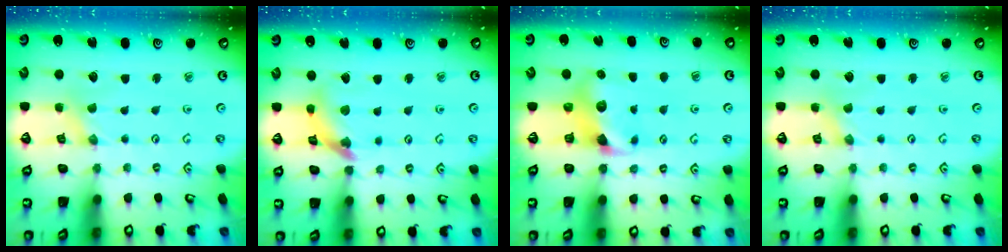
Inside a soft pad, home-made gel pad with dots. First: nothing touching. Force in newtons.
{"total": 11.8, "press": 11.7, "slide": 1.4}
{"total": 6.7, "press": 6.6, "slide": 0.8}
{"total": 0.0}